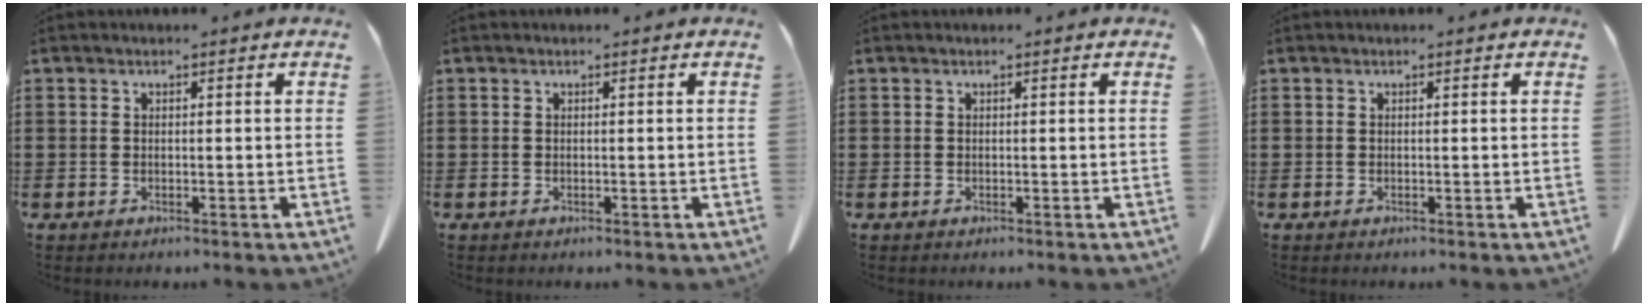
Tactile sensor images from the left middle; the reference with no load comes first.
{"total": 0.0}
{"total": 0.0}
{"total": 0.0}